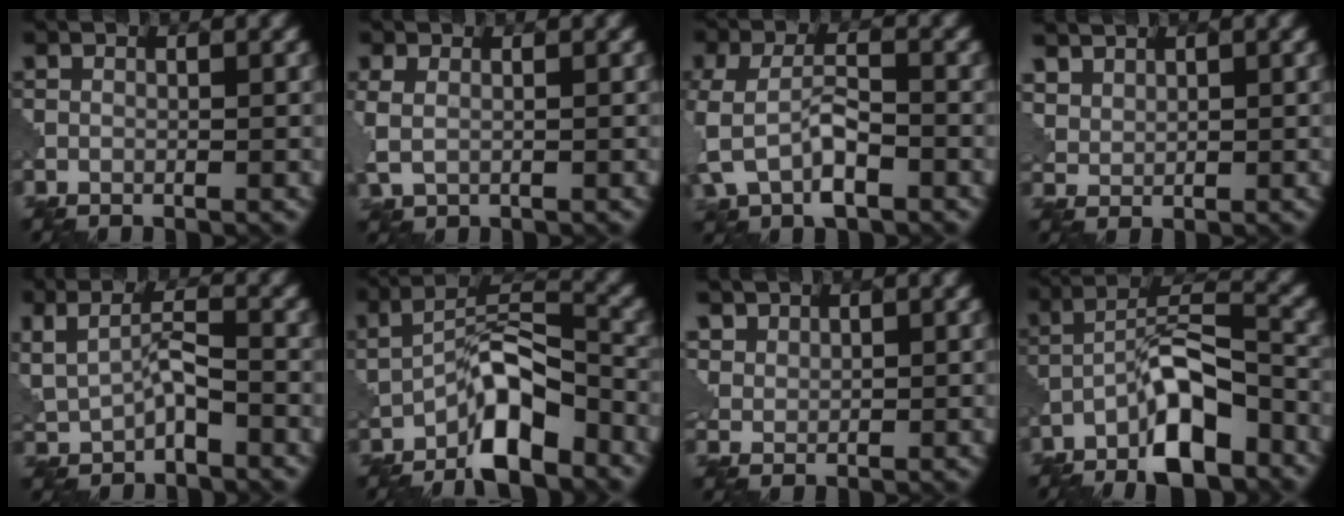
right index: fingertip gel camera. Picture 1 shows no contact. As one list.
[{"total": 2.2, "force": [0.4, 1.4, 1.7], "torque": [-0.045, -0.002, 0.009]}, {"total": 5.6, "force": [-2.0, 3.1, 4.3], "torque": [-0.100, -0.006, -0.042]}, {"total": 3.7, "force": [2.9, 2.1, 1.2], "torque": [-0.042, -0.004, 0.074]}, {"total": 3.3, "force": [-0.2, 1.3, 3.0], "torque": [-0.065, -0.004, -0.002]}, {"total": 7.7, "force": [-4.1, 2.8, 5.9], "torque": [-0.094, 0.017, -0.079]}, {"total": 2.7, "force": [2.0, 1.7, 0.7], "torque": [-0.023, -0.012, 0.057]}, {"total": 8.5, "force": [-5.3, 2.6, 6.2], "torque": [-0.099, 0.017, -0.098]}]